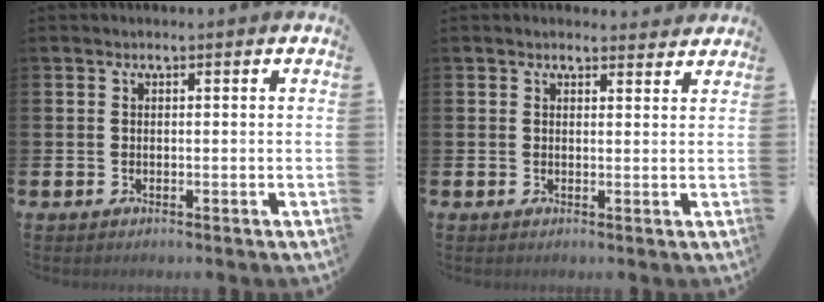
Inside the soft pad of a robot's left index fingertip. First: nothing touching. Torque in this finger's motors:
{"motor_torque": [1.07, -1.07, 0.30, 0.08]}